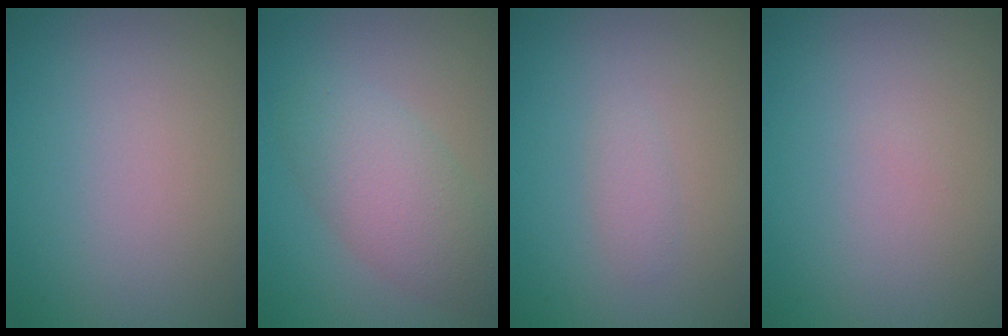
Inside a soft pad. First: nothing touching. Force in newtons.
{"total": 5.0, "press": 5.0, "slide": 0.1}
{"total": 1.0, "press": 1.0, "slide": 0.0}
{"total": 0.0}